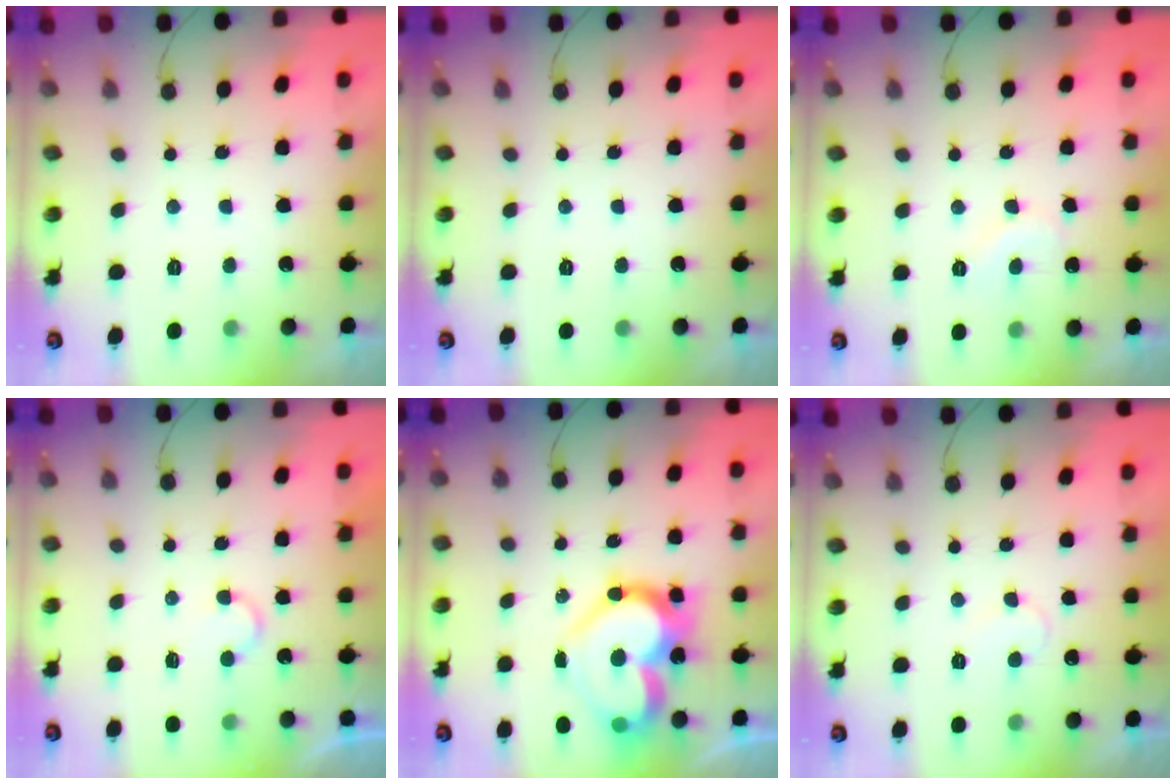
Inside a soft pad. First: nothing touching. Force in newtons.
{"total": 0.0}
{"total": 5.9, "press": 5.9, "slide": 0.3}
{"total": 3.8, "press": 3.8, "slide": 0.4}
{"total": 20.1, "press": 19.9, "slide": 2.2}
{"total": 5.3, "press": 5.3, "slide": 0.4}